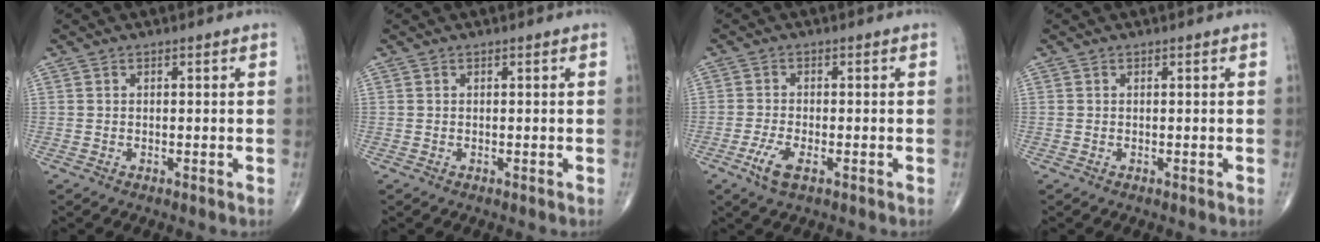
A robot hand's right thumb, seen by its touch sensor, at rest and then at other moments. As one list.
[{"total": 0.0}, {"total": 4.3, "force": [-2.1, 1.6, 3.4], "torque": [-0.075, 0.000, -0.039]}, {"total": 0.0}]